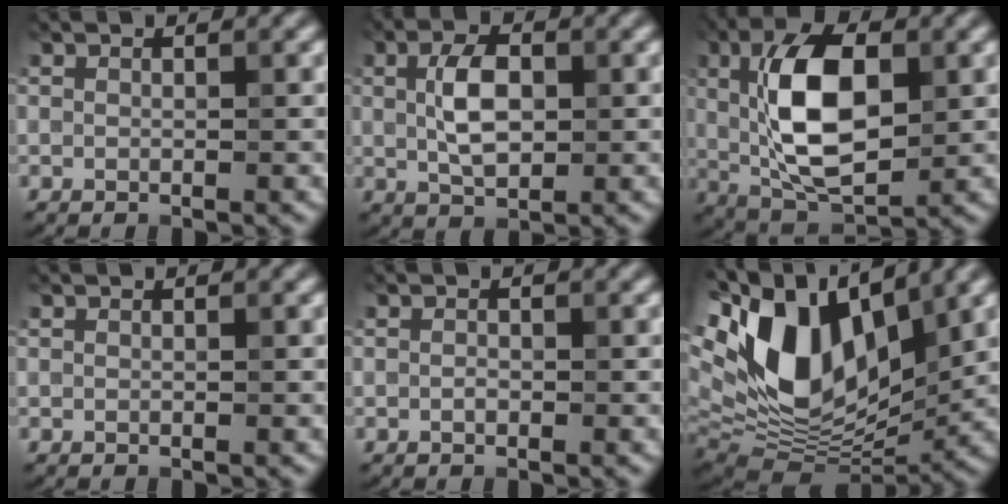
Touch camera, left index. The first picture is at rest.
{"total": 4.4, "force": [0.5, 2.4, 3.6], "torque": [-0.075, 0.004, 0.009]}
{"total": 9.9, "force": [1.1, 4.8, 8.6], "torque": [-0.159, 0.006, 0.016]}
{"total": 0.0}
{"total": 0.6, "force": [-0.2, 0.4, 0.4], "torque": [-0.008, 0.001, -0.004]}
{"total": 14.9, "force": [3.8, 8.3, 11.8], "torque": [-0.243, 0.009, 0.063]}